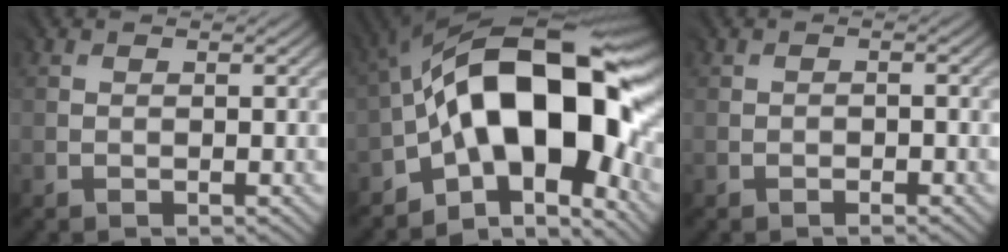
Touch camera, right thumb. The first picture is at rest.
{"total": 17.8, "force": [-3.2, 8.7, 15.2], "torque": [-0.223, 0.030, -0.066]}
{"total": 0.6, "force": [-0.6, 0.0, 0.2], "torque": [0.002, -0.001, -0.010]}